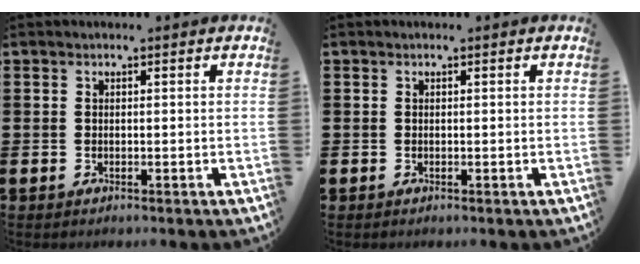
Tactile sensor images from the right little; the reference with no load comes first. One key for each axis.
{"total": 0.0}